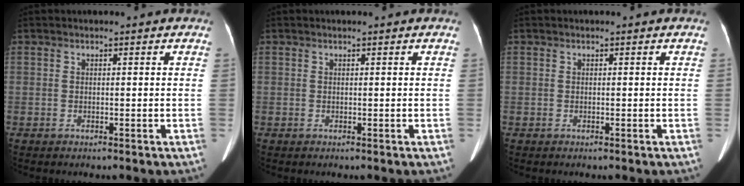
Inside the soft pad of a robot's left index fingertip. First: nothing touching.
{"total": 0.0}
{"total": 0.0}